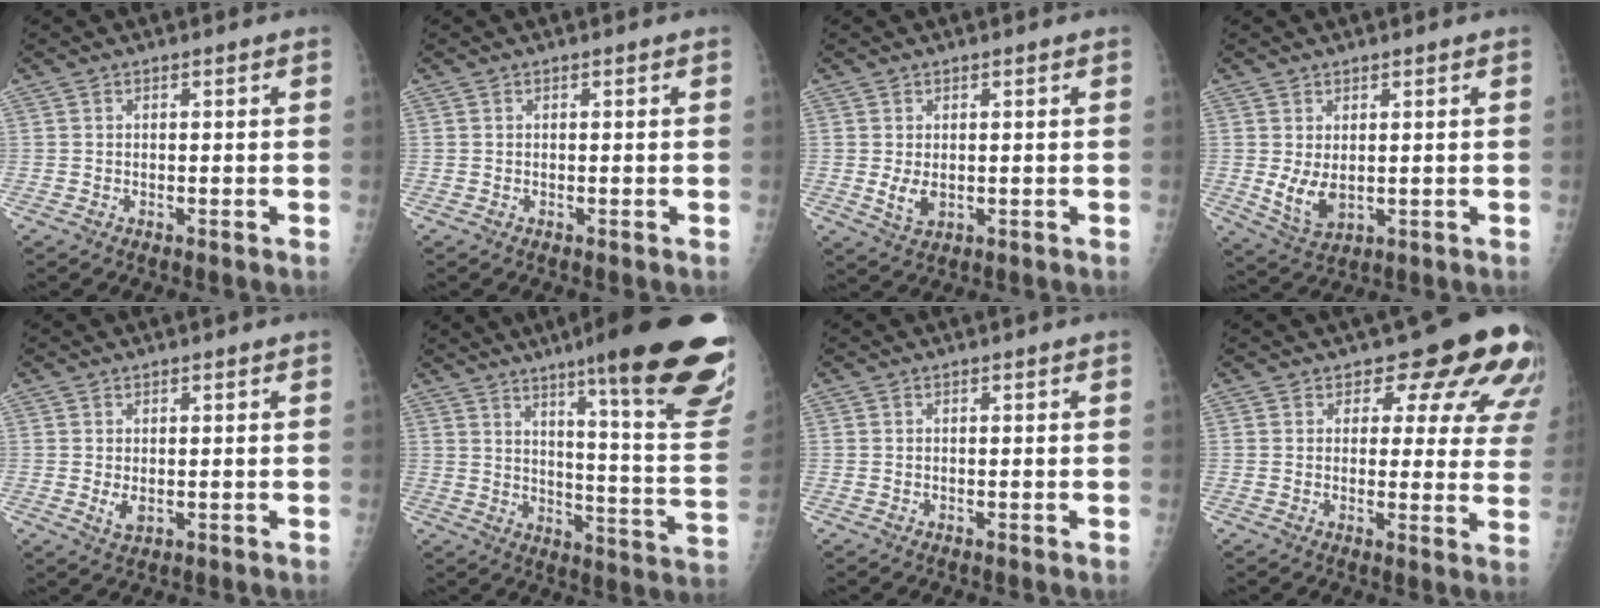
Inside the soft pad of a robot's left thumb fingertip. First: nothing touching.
{"total": 0.0}
{"total": 3.3, "force": [0.0, 2.0, 2.5], "torque": [-0.044, -0.009, 0.007]}
{"total": 5.4, "force": [0.5, 3.1, 4.3], "torque": [-0.074, -0.016, 0.022]}
{"total": 2.3, "force": [0.1, 1.3, 1.9], "torque": [-0.030, -0.007, 0.007]}
{"total": 28.1, "force": [17.7, 3.5, 21.6], "torque": [-0.232, -0.088, 0.241]}
{"total": 0.0}
{"total": 13.6, "force": [9.7, 6.5, 6.9], "torque": [-0.022, -0.054, 0.086]}